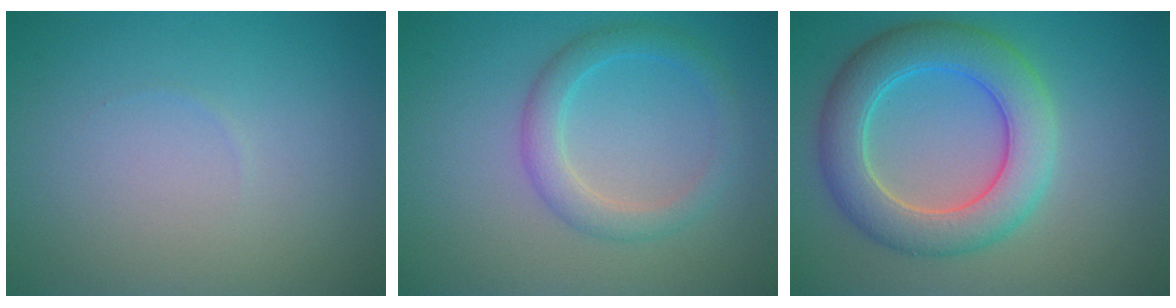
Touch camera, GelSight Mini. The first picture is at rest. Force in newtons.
{"total": 2.8, "press": 2.8, "slide": 0.2}
{"total": 6.9, "press": 6.9, "slide": 0.5}